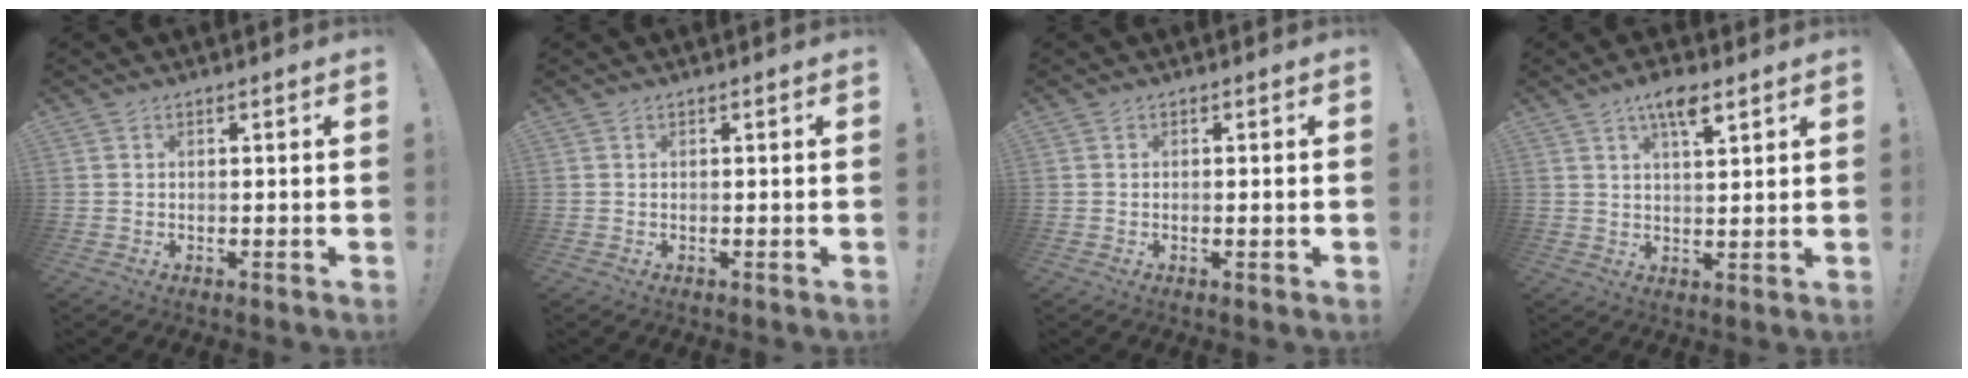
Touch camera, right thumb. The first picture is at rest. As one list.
[{"total": 0.0}, {"total": 0.7, "force": [-0.3, 0.0, 0.6], "torque": [-0.014, 0.001, -0.005]}, {"total": 6.8, "force": [4.0, 1.9, 5.1], "torque": [-0.079, -0.018, 0.063]}]